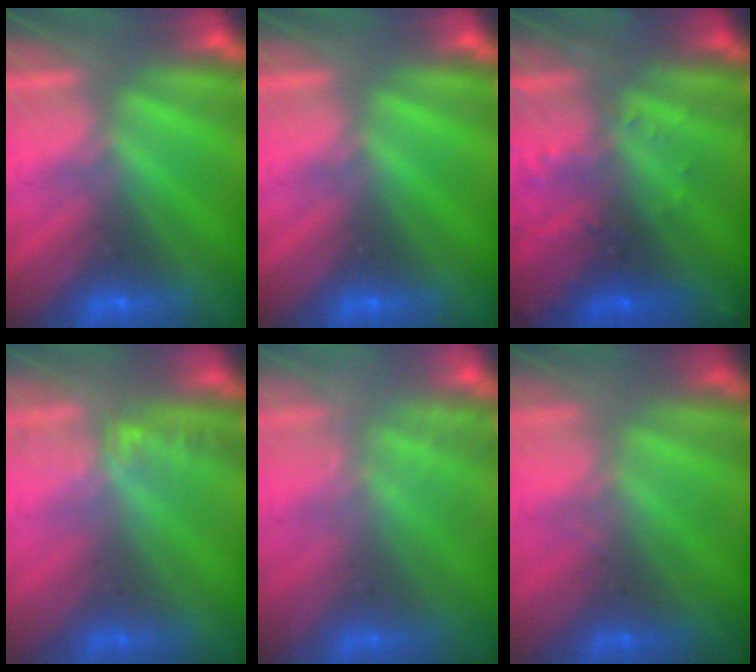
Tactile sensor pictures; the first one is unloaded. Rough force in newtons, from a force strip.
{"total": 0.0}
{"total": 2.9}
{"total": 1.2}
{"total": 2.0}
{"total": 1.8}